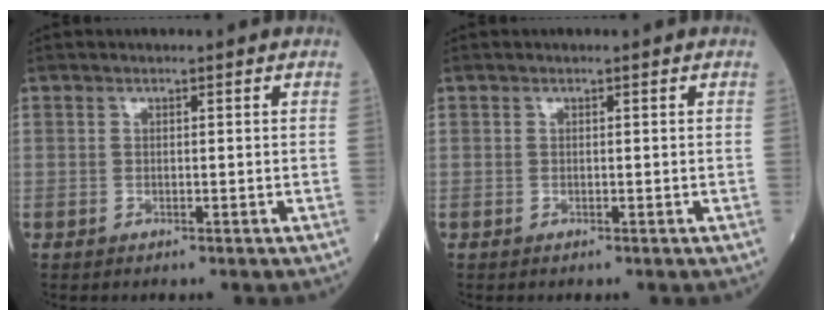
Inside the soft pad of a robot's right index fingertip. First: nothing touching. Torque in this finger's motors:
{"motor_torque": [-0.13, 0.00, 0.01, 0.00]}